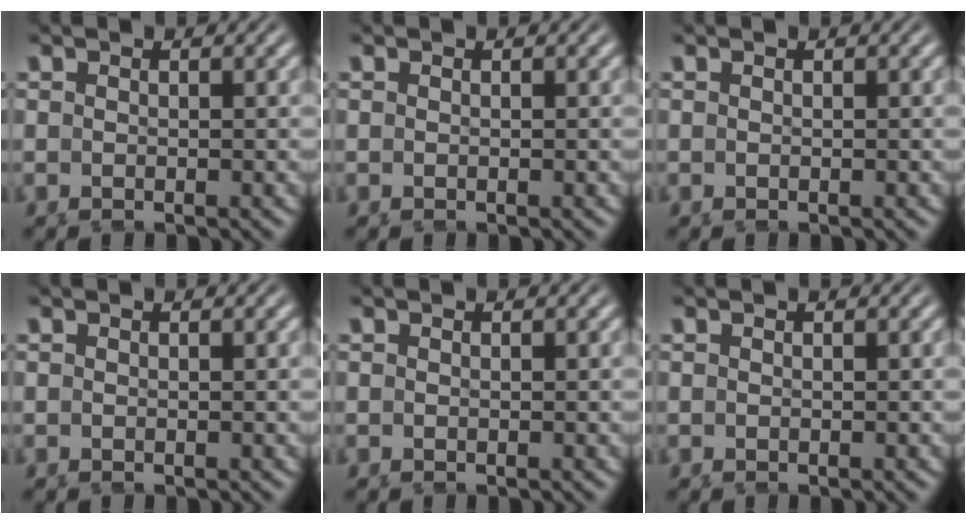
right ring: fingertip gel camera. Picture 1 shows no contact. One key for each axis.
{"total": 0.0}
{"total": 0.0}
{"total": 0.0}
{"total": 0.0}
{"total": 0.0}